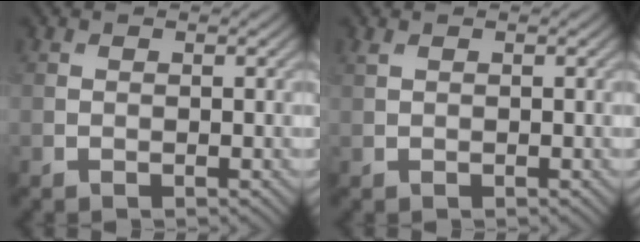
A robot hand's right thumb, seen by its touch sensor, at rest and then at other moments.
{"total": 0.6, "force": [0.4, 0.1, 0.4], "torque": [-0.012, 0.004, 0.009]}